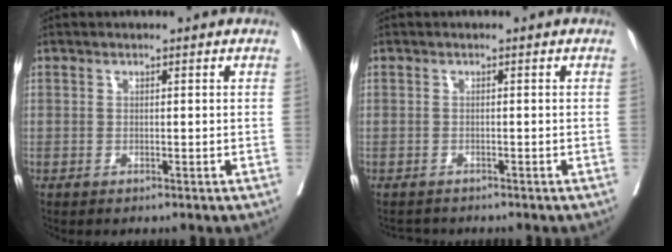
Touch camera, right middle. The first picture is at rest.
{"total": 1.5, "force": [-1.5, 0.4, -0.2], "torque": [0.000, -0.005, -0.025]}